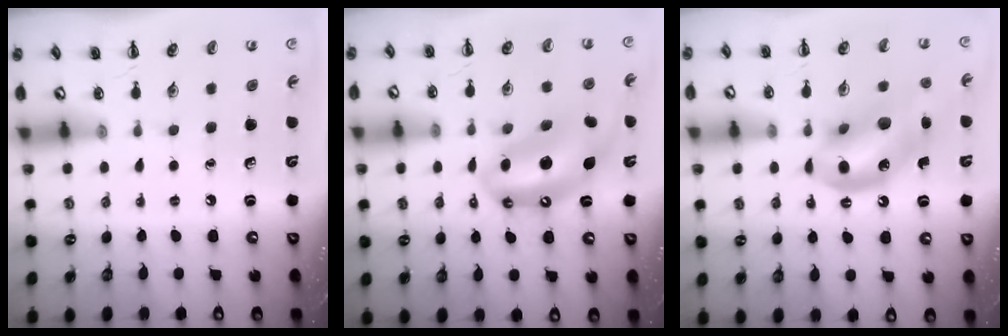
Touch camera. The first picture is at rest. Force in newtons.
{"total": 12.8, "press": 12.4, "slide": 3.2}
{"total": 13.9, "press": 13.5, "slide": 3.5}